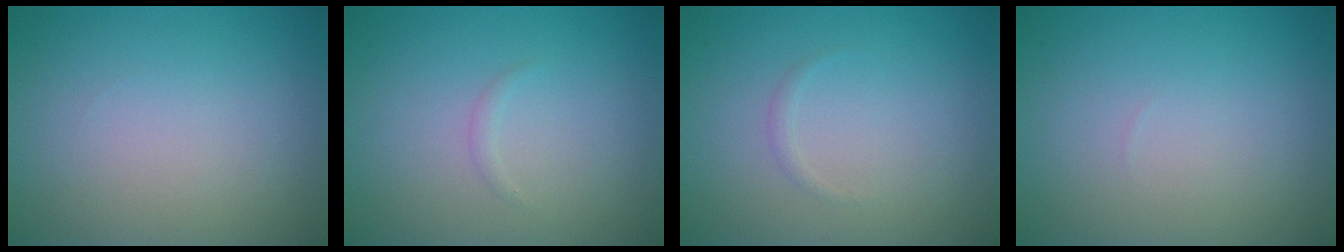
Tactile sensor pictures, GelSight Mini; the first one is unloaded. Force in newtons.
{"total": 0.5, "press": 0.5, "slide": 0.0}
{"total": 0.6, "press": 0.6, "slide": 0.0}
{"total": 0.0}